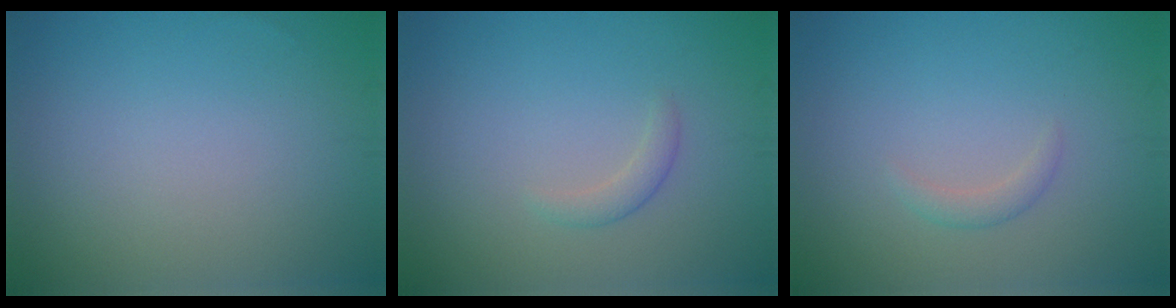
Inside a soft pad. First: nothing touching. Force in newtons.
{"total": 1.3, "press": 1.3, "slide": 0.0}
{"total": 1.1, "press": 1.1, "slide": 0.1}